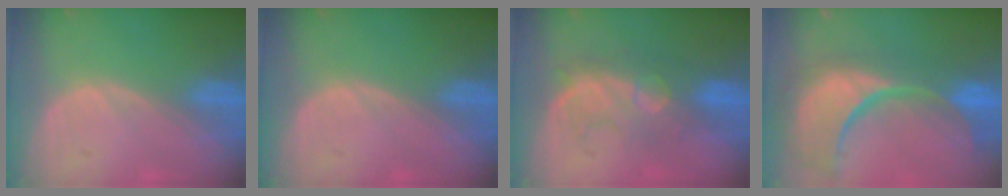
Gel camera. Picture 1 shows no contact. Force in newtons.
{"total": 0.0}
{"total": 7.8, "press": 7.7, "slide": 1.2}
{"total": 15.5, "press": 12.2, "slide": 9.6}